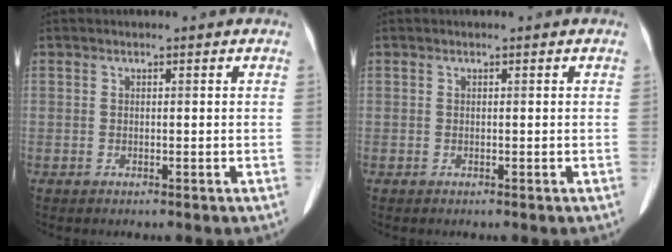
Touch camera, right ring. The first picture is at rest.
{"total": 0.0}